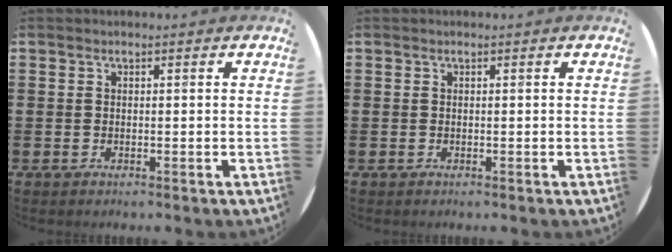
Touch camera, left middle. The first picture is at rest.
{"total": 0.0}